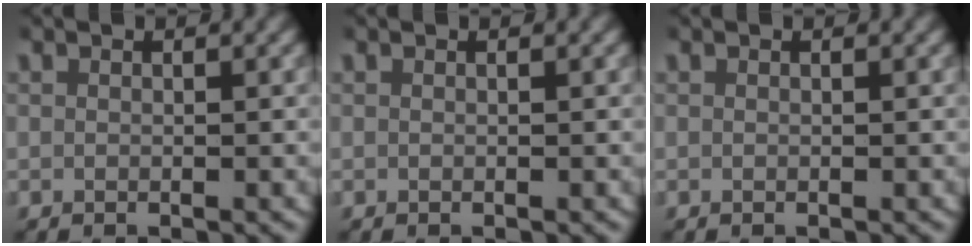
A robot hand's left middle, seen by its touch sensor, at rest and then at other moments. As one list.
[{"total": 0.0}, {"total": 0.0}]